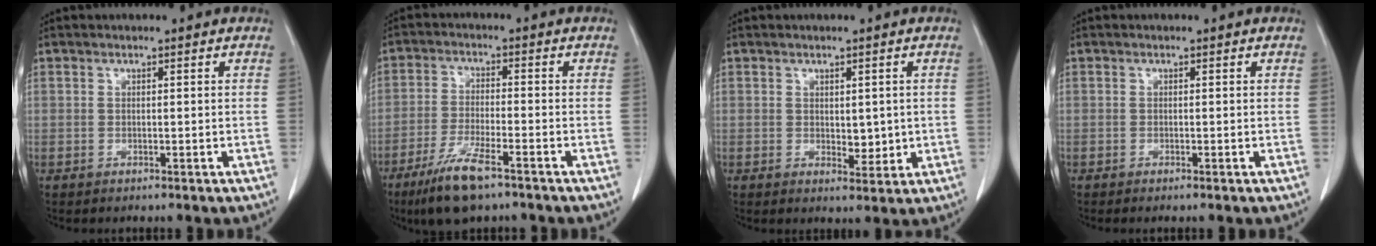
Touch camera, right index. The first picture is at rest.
{"total": 8.8, "force": [-5.9, 1.4, 6.4], "torque": [-0.129, -0.019, -0.104]}
{"total": 3.1, "force": [0.2, 1.8, 2.5], "torque": [-0.029, -0.005, 0.012]}
{"total": 0.6, "force": [-0.4, -0.1, 0.4], "torque": [-0.009, -0.001, -0.007]}